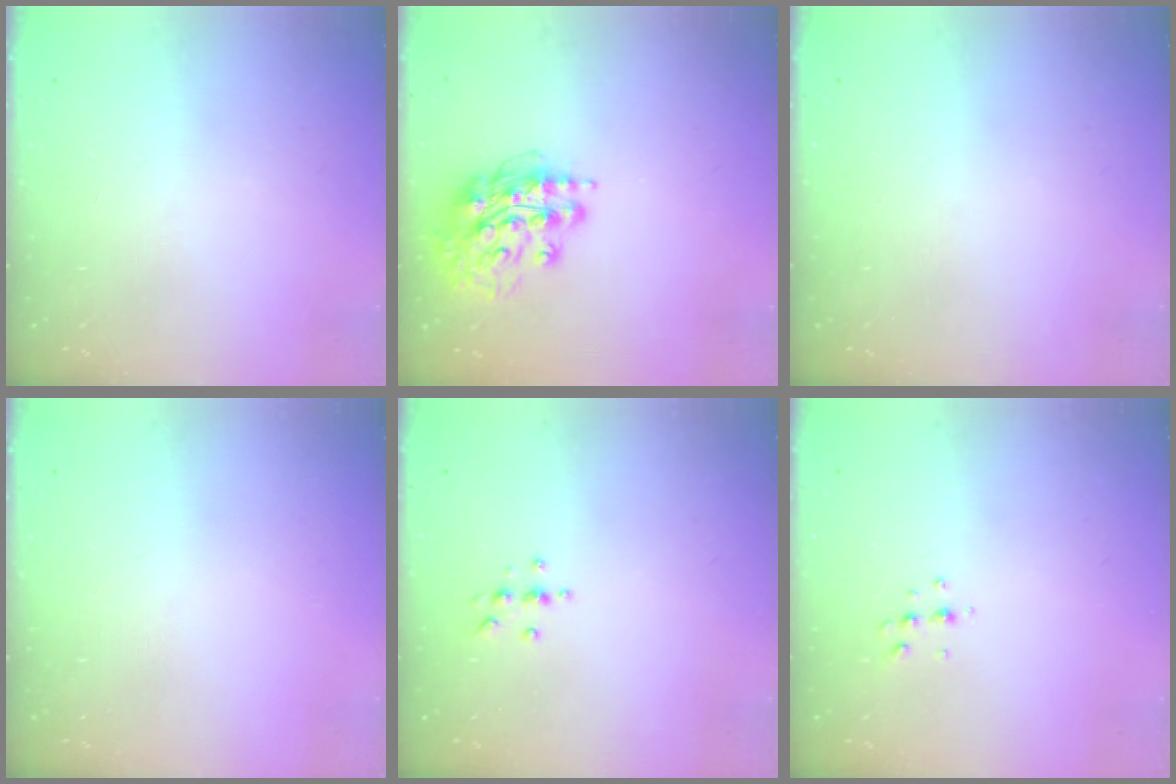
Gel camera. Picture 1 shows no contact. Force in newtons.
{"total": 15.0, "press": 14.9, "slide": 1.6}
{"total": 0.0}
{"total": 0.0}
{"total": 4.6, "press": 4.6, "slide": 0.6}
{"total": 4.3, "press": 4.2, "slide": 0.6}